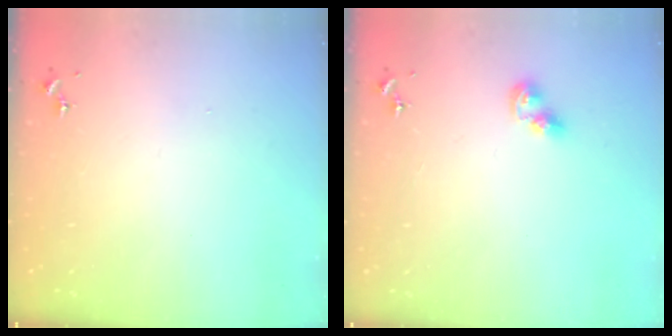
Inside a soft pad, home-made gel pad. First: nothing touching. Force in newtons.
{"total": 5.7, "press": 5.7, "slide": 0.4}